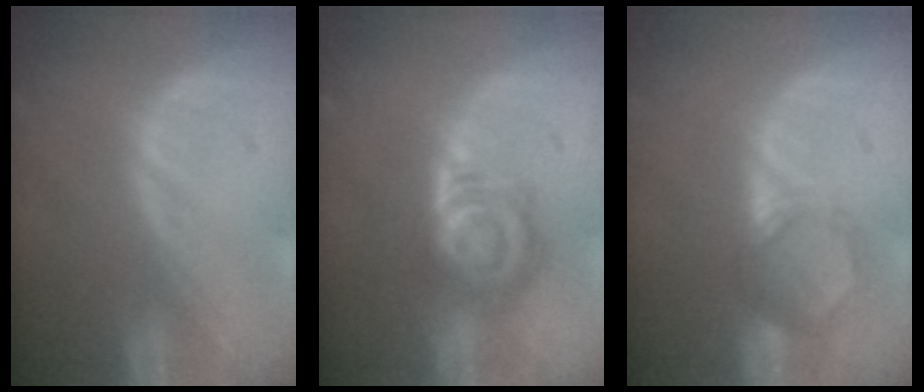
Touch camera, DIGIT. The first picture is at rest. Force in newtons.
{"total": 7.2, "press": 6.7, "slide": 2.8}
{"total": 4.1, "press": 3.8, "slide": 1.6}